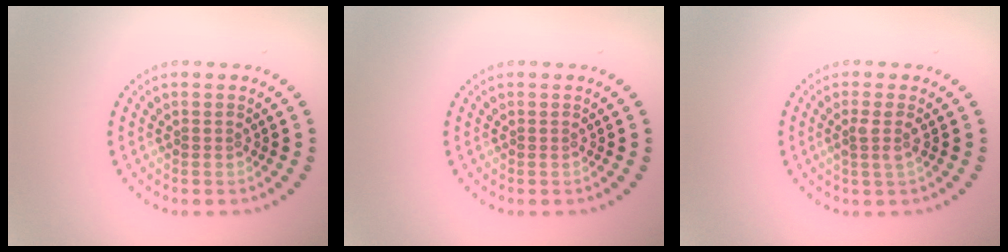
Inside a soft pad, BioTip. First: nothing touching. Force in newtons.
{"total": 0.0}
{"total": 1.5, "press": 1.2, "slide": 0.9}